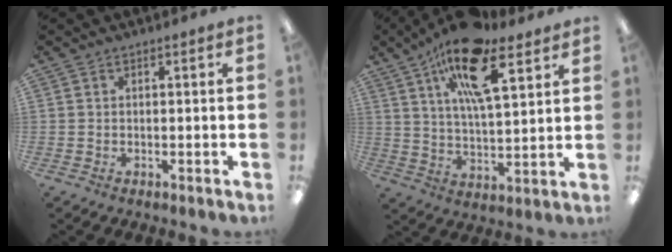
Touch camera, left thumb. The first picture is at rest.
{"total": 18.3, "force": [10.8, 6.9, 13.1], "torque": [-0.213, -0.043, 0.177]}